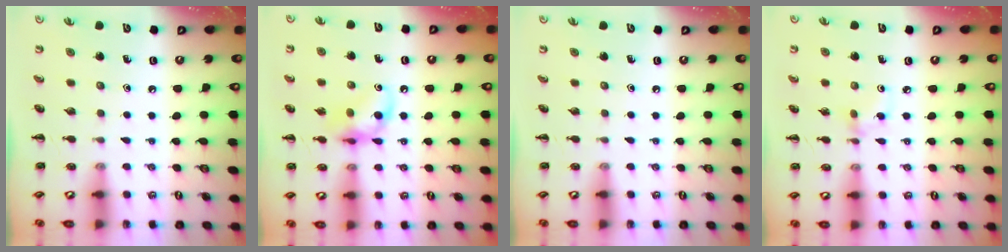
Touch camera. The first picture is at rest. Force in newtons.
{"total": 11.6, "press": 11.4, "slide": 1.9}
{"total": 0.0}
{"total": 2.9, "press": 2.8, "slide": 0.7}